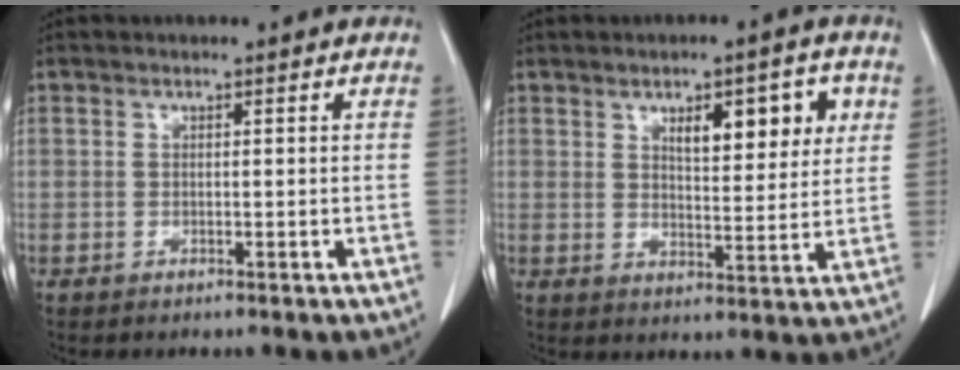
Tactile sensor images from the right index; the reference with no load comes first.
{"total": 8.2, "force": [3.4, 2.4, 7.1], "torque": [-0.098, 0.005, 0.050]}